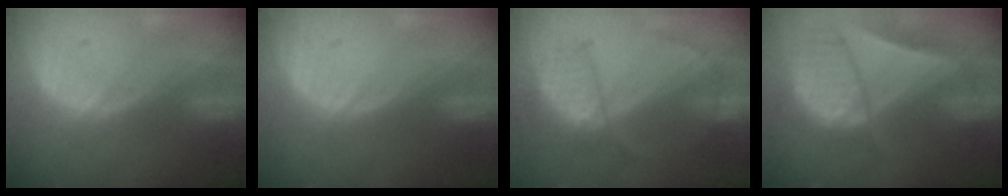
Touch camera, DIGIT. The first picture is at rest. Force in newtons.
{"total": 0.0}
{"total": 7.2, "press": 6.1, "slide": 3.9}
{"total": 9.5, "press": 8.2, "slide": 4.8}